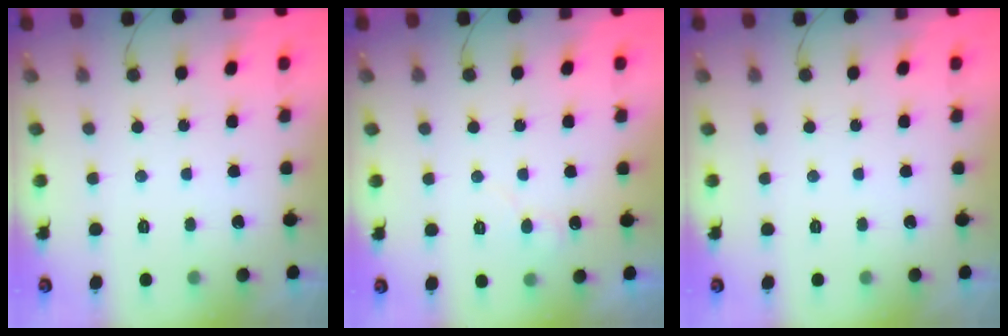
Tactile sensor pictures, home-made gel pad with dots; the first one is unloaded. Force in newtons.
{"total": 4.5, "press": 4.5, "slide": 0.5}
{"total": 0.0}